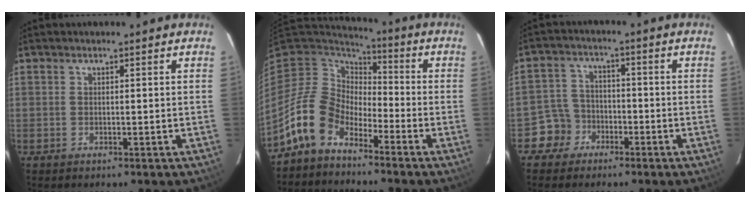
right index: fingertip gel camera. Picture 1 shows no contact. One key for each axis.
{"total": 10.9, "fx": -7.3, "fy": 6.5, "fz": 4.8, "tx": -0.114, "ty": 0.022, "tz": -0.150}
{"total": 5.4, "fx": -3.2, "fy": 4.3, "fz": -0.3, "tx": -0.007, "ty": 0.023, "tz": -0.062}